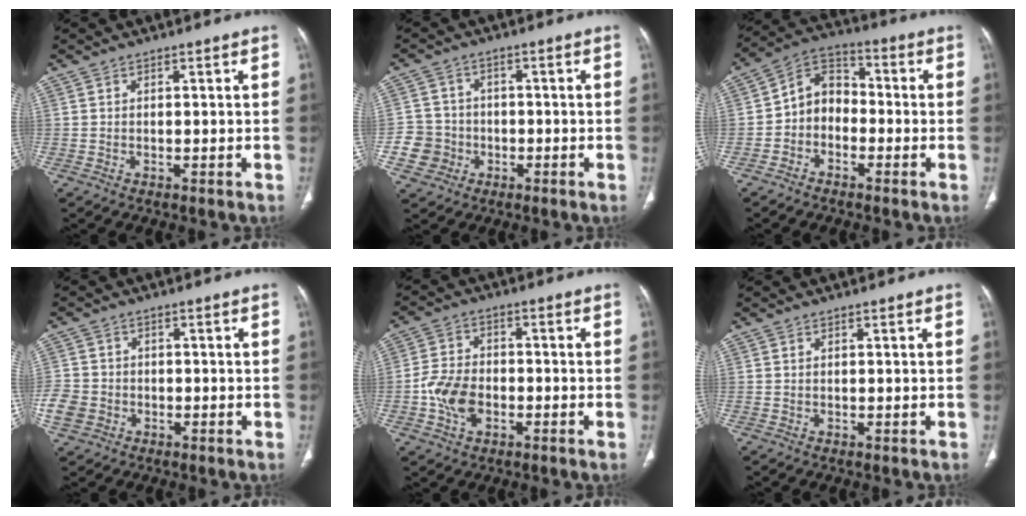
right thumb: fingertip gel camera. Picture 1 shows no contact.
{"total": 6.5, "force": [-2.0, 6.1, 0.5], "torque": [0.015, 0.018, -0.037]}
{"total": 7.9, "force": [-2.0, 6.3, 4.4], "torque": [-0.046, 0.038, -0.055]}
{"total": 6.1, "force": [-1.9, 5.4, 2.1], "torque": [-0.047, 0.014, -0.036]}
{"total": 7.8, "force": [-2.3, 5.5, 5.1], "torque": [-0.093, 0.017, -0.048]}
{"total": 0.0}